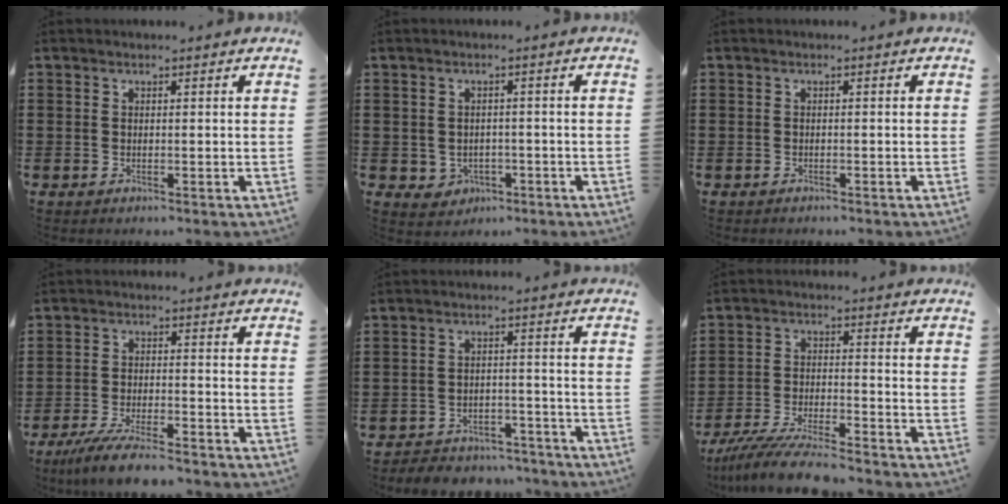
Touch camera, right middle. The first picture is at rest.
{"total": 1.8, "force": [-0.6, 1.6, 0.3], "torque": [-0.017, -0.002, -0.015]}
{"total": 0.6, "force": [-0.5, 0.3, -0.1], "torque": [0.000, 0.001, -0.012]}
{"total": 5.9, "force": [-5.2, 0.3, 2.8], "torque": [-0.064, -0.013, -0.099]}
{"total": 4.6, "force": [-4.5, 0.8, 0.0], "torque": [0.000, 0.010, -0.094]}
{"total": 7.9, "force": [-7.3, 0.6, 3.1], "torque": [-0.066, 0.001, -0.140]}